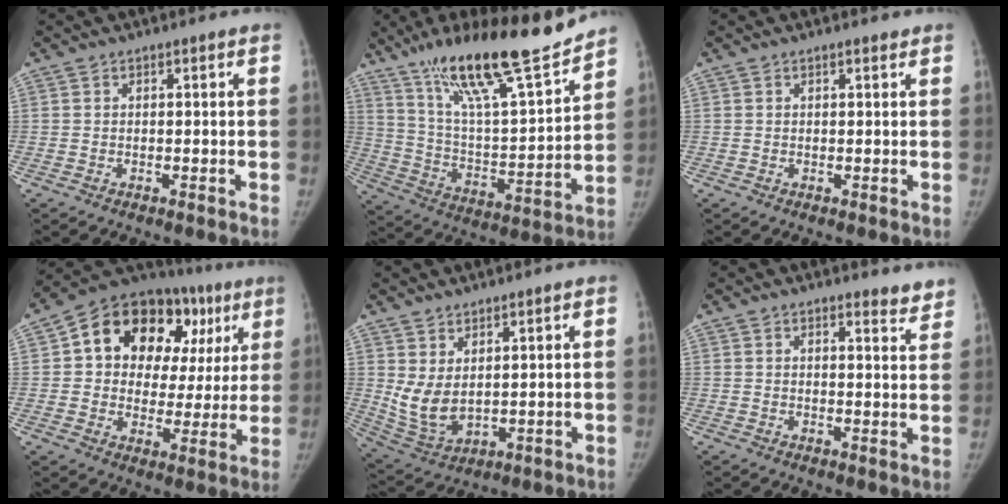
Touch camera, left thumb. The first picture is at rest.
{"total": 24.1, "force": [18.1, 4.1, 15.3], "torque": [-0.233, -0.082, 0.313]}
{"total": 1.0, "force": [0.8, 0.3, 0.6], "torque": [-0.010, -0.003, 0.011]}
{"total": 22.7, "force": [8.0, 15.4, 14.6], "torque": [-0.149, 0.035, 0.117]}
{"total": 7.8, "force": [2.5, 4.3, 6.0], "torque": [-0.108, -0.024, 0.068]}
{"total": 4.1, "force": [3.8, 1.1, 1.2], "torque": [0.005, -0.027, 0.035]}